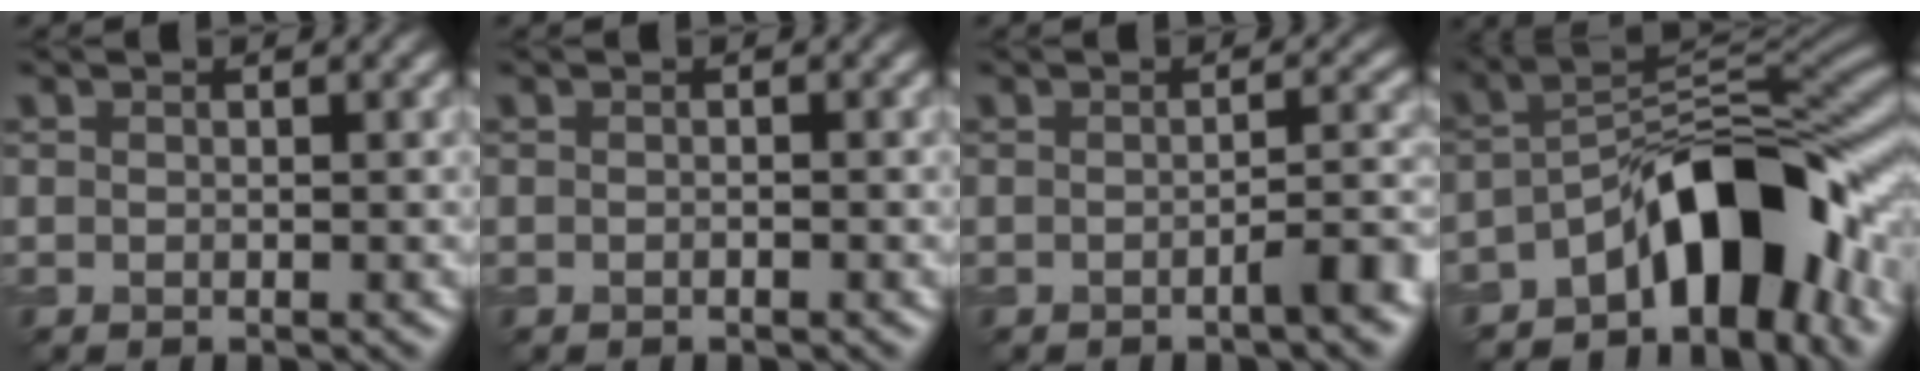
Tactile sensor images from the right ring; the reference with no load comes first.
{"total": 0.0}
{"total": 2.7, "force": [-1.2, 0.5, 2.4], "torque": [-0.026, 0.015, -0.021]}
{"total": 10.6, "force": [-5.8, 4.4, 7.8], "torque": [-0.092, 0.021, -0.094]}